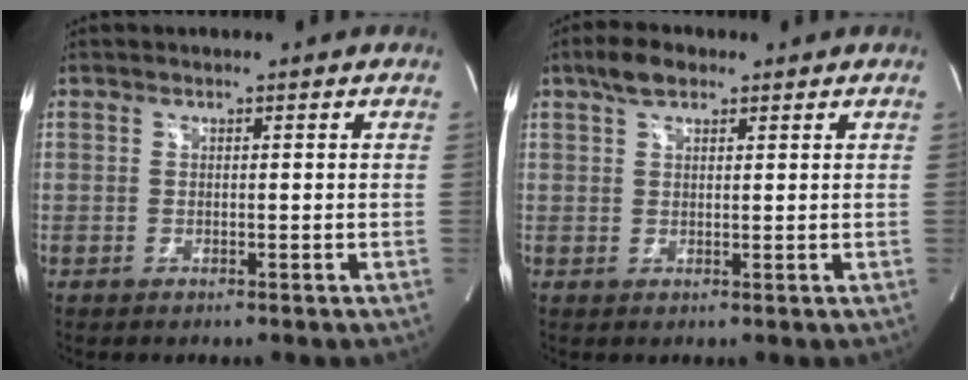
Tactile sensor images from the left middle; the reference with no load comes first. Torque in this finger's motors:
{"motor_torque": [0.16, -0.10, -0.11, -0.02]}